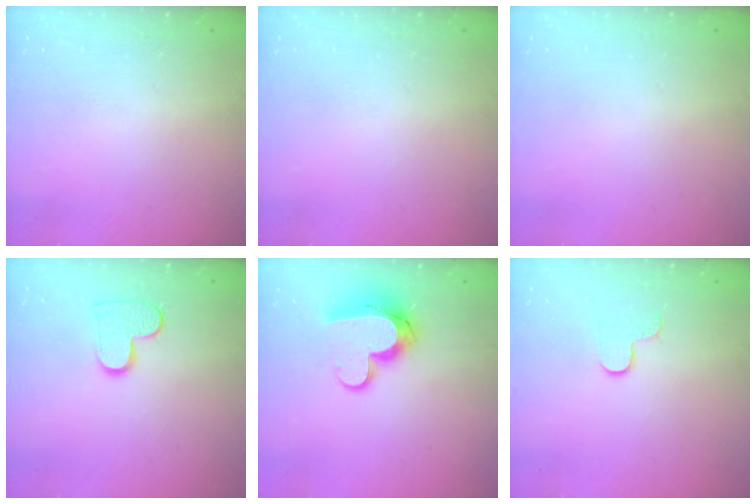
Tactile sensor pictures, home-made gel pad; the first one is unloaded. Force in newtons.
{"total": 0.0}
{"total": 0.0}
{"total": 8.9, "press": 8.9, "slide": 0.4}
{"total": 12.4, "press": 12.4, "slide": 0.6}
{"total": 3.1, "press": 3.1, "slide": 0.4}